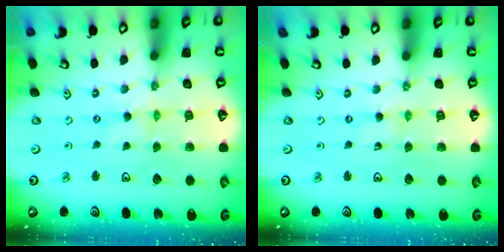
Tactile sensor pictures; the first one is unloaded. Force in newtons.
{"total": 0.0}